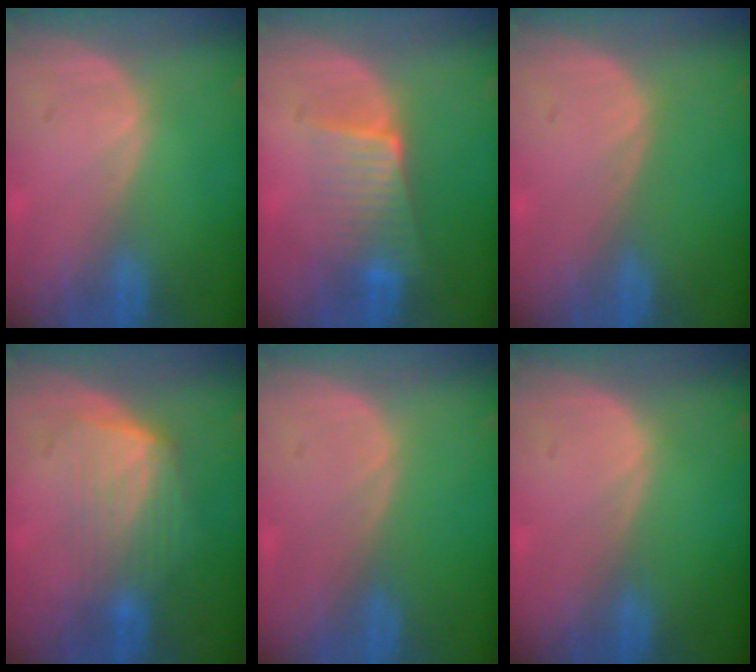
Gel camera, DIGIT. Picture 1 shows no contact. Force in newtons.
{"total": 6.4, "press": 5.7, "slide": 2.9}
{"total": 0.0}
{"total": 6.3, "press": 6.0, "slide": 1.9}
{"total": 0.0}
{"total": 0.0}